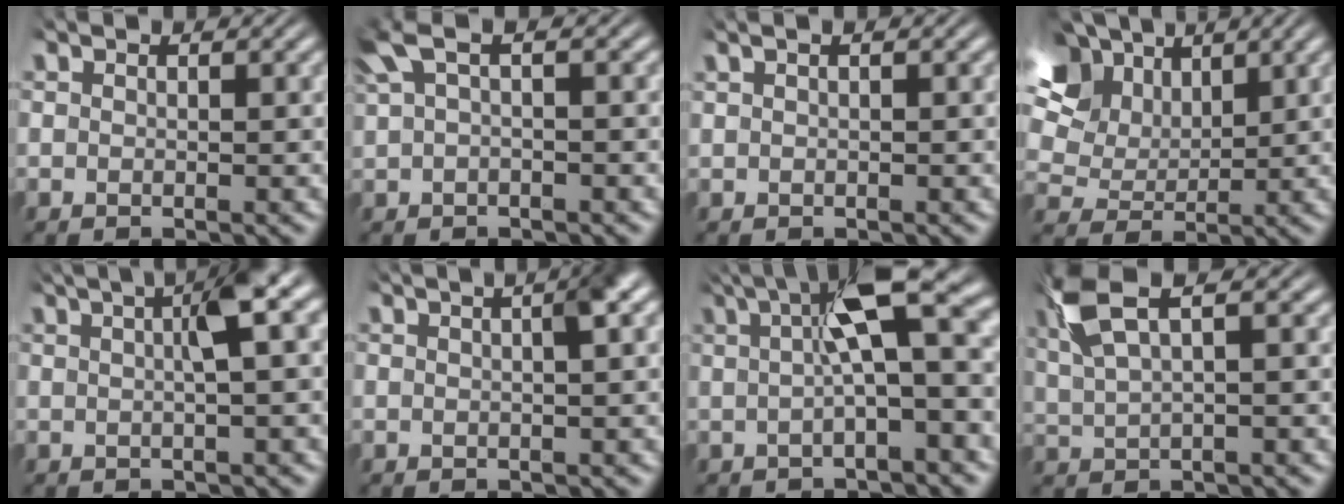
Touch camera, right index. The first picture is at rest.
{"total": 3.7, "force": [1.7, 1.5, 2.9], "torque": [-0.064, 0.015, 0.031]}
{"total": 0.9, "force": [0.6, 0.1, 0.7], "torque": [-0.006, 0.012, 0.006]}
{"total": 10.4, "force": [4.2, 7.4, 5.9], "torque": [-0.112, 0.001, 0.068]}
{"total": 6.1, "force": [2.4, 1.3, 5.4], "torque": [-0.068, 0.029, 0.025]}
{"total": 4.2, "force": [1.5, 1.0, 3.8], "torque": [-0.039, 0.019, 0.015]}
{"total": 8.7, "force": [2.5, 1.8, 8.1], "torque": [-0.094, 0.032, 0.029]}
{"total": 5.9, "force": [2.5, 2.7, 4.6], "torque": [-0.098, 0.010, 0.048]}